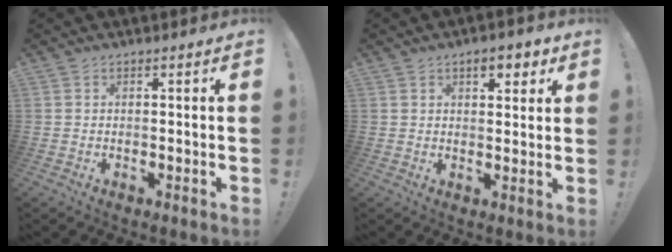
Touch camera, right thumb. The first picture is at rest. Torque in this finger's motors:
{"motor_torque": [-0.29, 0.94, 0.54, 0.21, 0.01]}